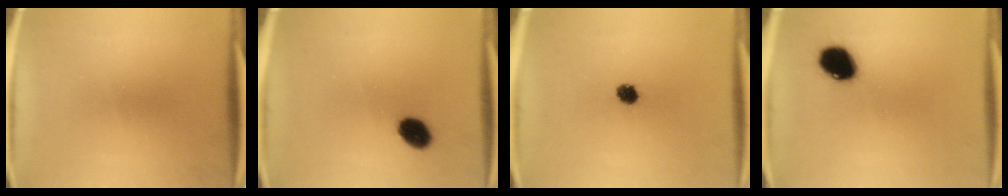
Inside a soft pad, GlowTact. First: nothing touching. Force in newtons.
{"total": 5.8}
{"total": 3.5}
{"total": 9.0}